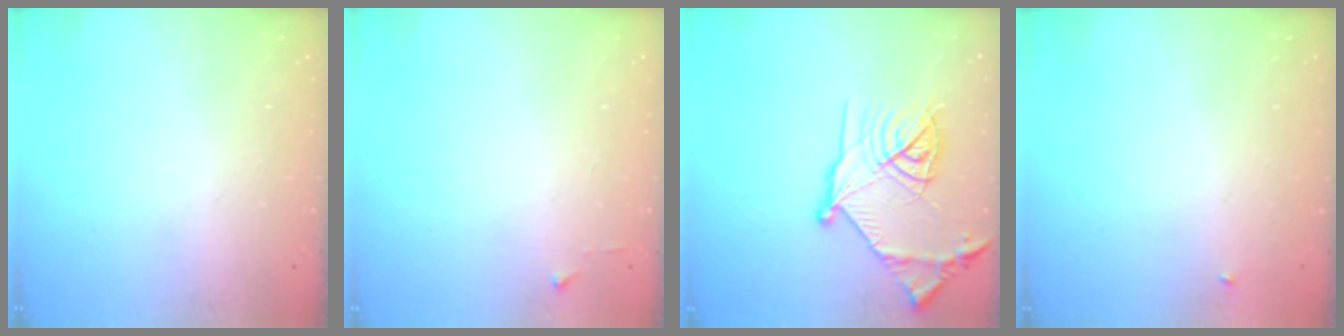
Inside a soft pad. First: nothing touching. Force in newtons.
{"total": 3.2, "press": 3.1, "slide": 0.4}
{"total": 18.5, "press": 18.4, "slide": 1.6}
{"total": 2.3, "press": 2.3, "slide": 0.2}